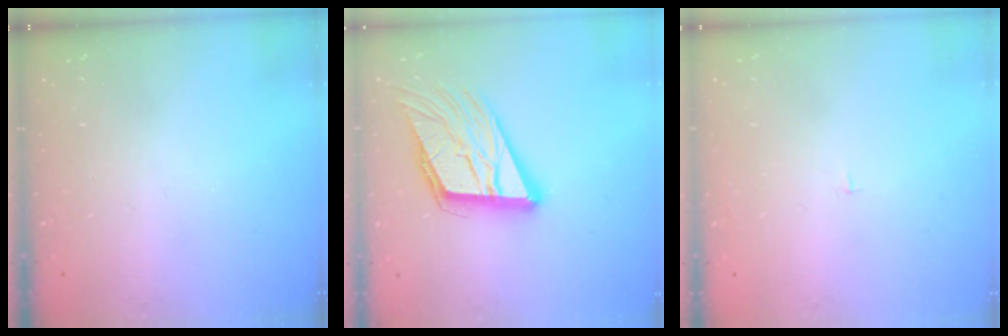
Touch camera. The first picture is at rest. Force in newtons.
{"total": 16.2, "press": 15.9, "slide": 2.9}
{"total": 1.2, "press": 1.2, "slide": 0.1}